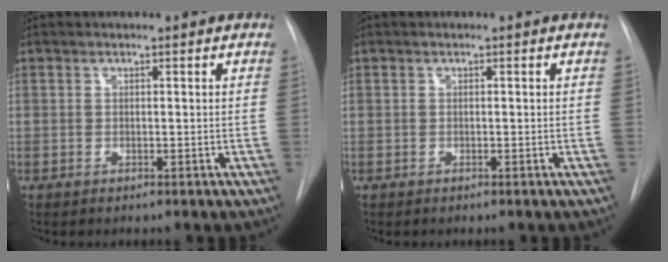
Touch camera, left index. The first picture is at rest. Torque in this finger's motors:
{"motor_torque": [0.02, 0.00, -0.01, -0.01]}